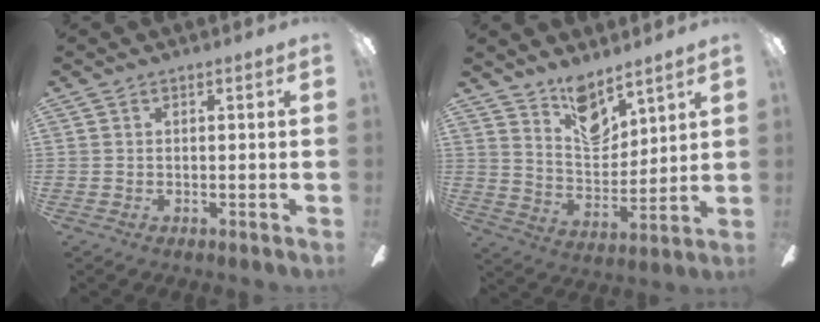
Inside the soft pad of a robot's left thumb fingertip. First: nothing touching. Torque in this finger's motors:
{"motor_torque": [1.20, 0.25, 0.71, -0.86, 0.25]}